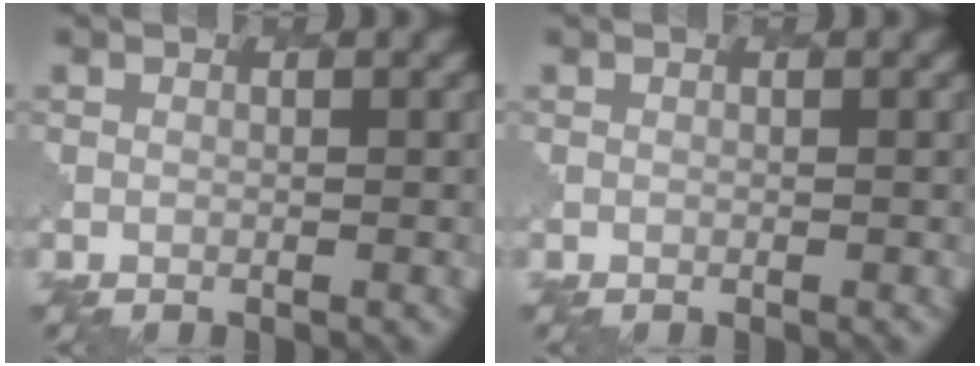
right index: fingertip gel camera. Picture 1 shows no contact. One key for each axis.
{"total": 0.0}